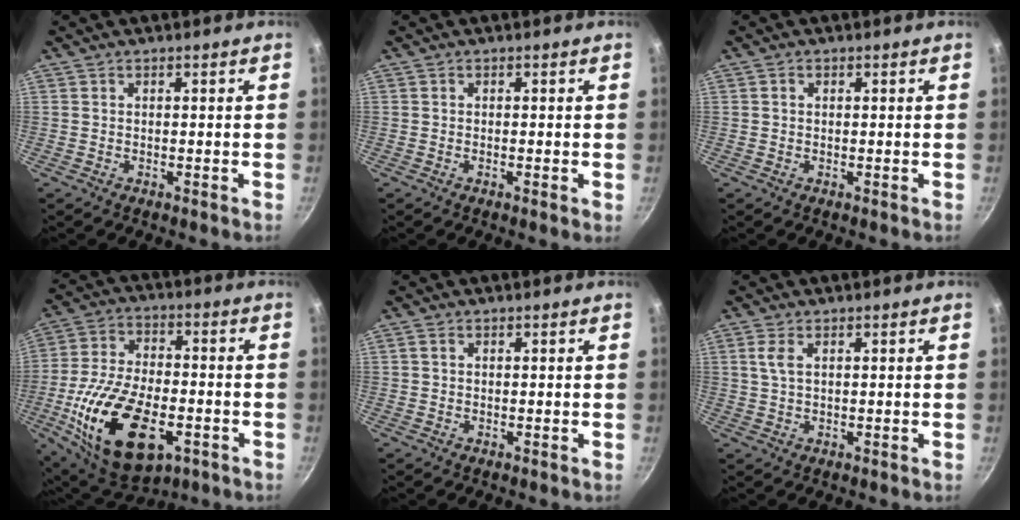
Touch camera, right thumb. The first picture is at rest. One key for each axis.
{"total": 0.8, "fx": -0.3, "fy": 0.0, "fz": 0.8, "tx": -0.013, "ty": -0.003, "tz": -0.007}
{"total": 0.7, "fx": 0.1, "fy": 0.6, "fz": 0.3, "tx": -0.004, "ty": 0.005, "tz": 0.002}
{"total": 22.4, "fx": -7.4, "fy": 11.8, "fz": 17.6, "tx": -0.319, "ty": 0.013, "tz": -0.122}
{"total": 0.7, "fx": 0.2, "fy": 0.6, "fz": 0.4, "tx": -0.008, "ty": 0.004, "tz": 0.003}
{"total": 2.8, "fx": 0.9, "fy": 1.3, "fz": 2.3, "tx": -0.046, "ty": -0.001, "tz": 0.019}